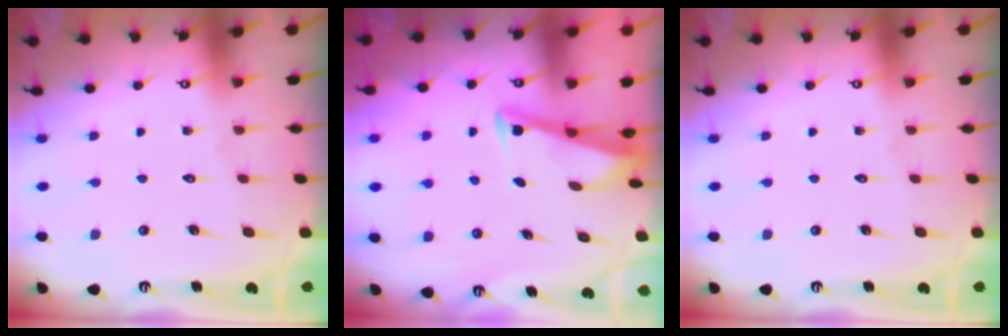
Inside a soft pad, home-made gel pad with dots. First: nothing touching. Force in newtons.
{"total": 3.5, "press": 3.4, "slide": 0.3}
{"total": 0.0}